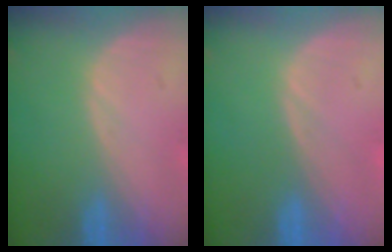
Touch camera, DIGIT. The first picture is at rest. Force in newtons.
{"total": 0.0}